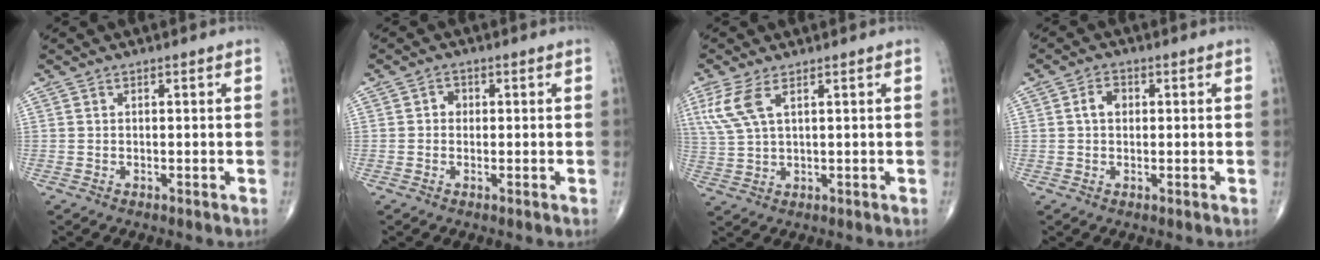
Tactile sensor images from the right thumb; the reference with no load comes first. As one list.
[{"total": 1.8, "force": [0.1, 1.6, 0.8], "torque": [-0.002, 0.004, -0.003]}, {"total": 6.2, "force": [2.8, 2.2, 5.1], "torque": [-0.134, 0.000, 0.067]}, {"total": 3.2, "force": [0.5, 2.2, 2.2], "torque": [-0.035, 0.010, 0.006]}]